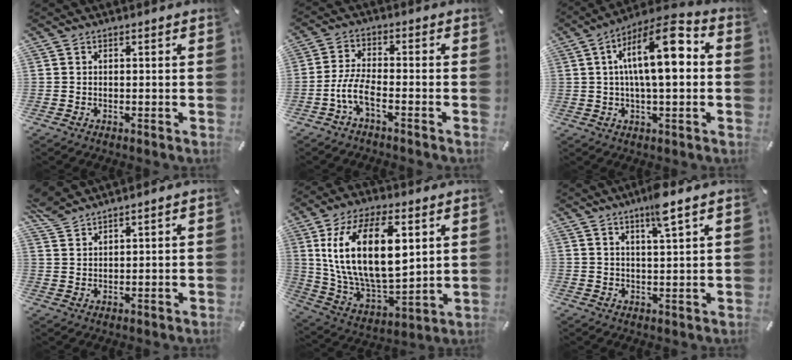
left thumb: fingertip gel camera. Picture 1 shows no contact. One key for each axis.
{"total": 6.8, "fx": -3.4, "fy": 2.1, "fz": 5.5, "tx": -0.123, "ty": -0.003, "tz": -0.066}
{"total": 15.3, "fx": 2.5, "fy": 5.5, "fz": 14.0, "tx": -0.233, "ty": -0.007, "tz": 0.036}
{"total": 4.5, "fx": 4.2, "fy": 0.7, "fz": 1.5, "tx": -0.040, "ty": -0.018, "tz": 0.082}
{"total": 22.1, "fx": 6.5, "fy": 11.6, "fz": 17.6, "tx": -0.341, "ty": -0.025, "tz": 0.106}
{"total": 6.4, "fx": 4.4, "fy": 0.3, "fz": 4.7, "tx": -0.078, "ty": -0.017, "tz": 0.069}